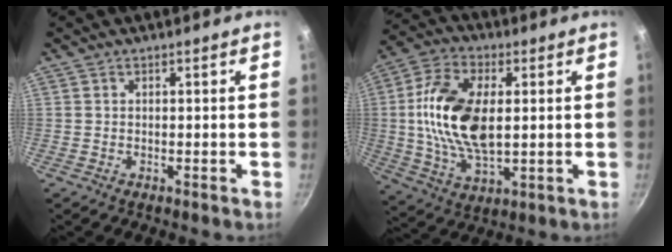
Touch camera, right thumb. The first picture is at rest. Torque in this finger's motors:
{"motor_torque": [2.26, 1.67, 1.47, -0.95, 0.18]}